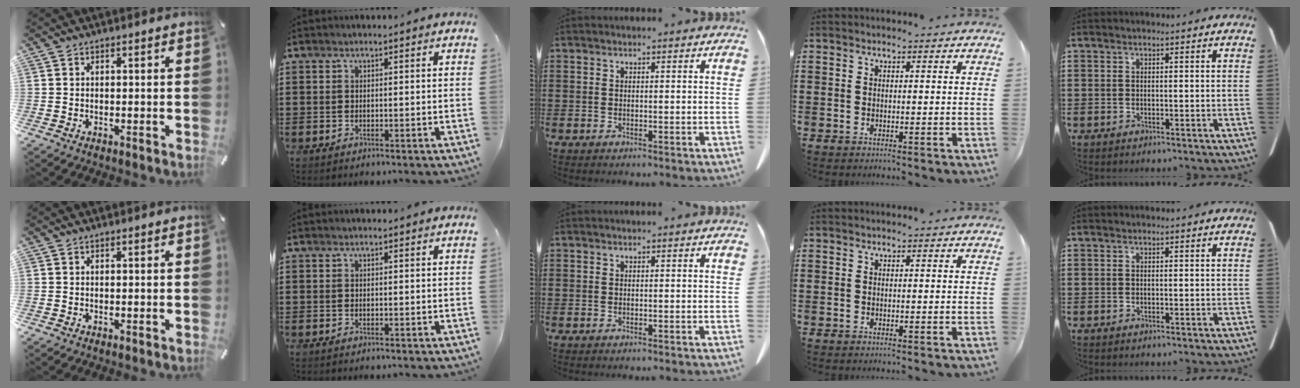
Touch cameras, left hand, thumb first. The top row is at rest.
{}